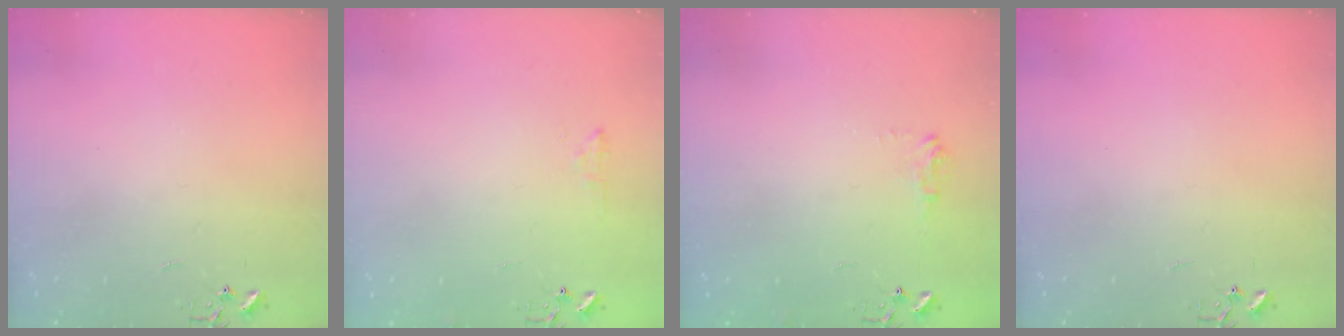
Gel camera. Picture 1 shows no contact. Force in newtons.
{"total": 5.7, "press": 5.7, "slide": 0.8}
{"total": 6.4, "press": 6.3, "slide": 0.8}
{"total": 0.0}